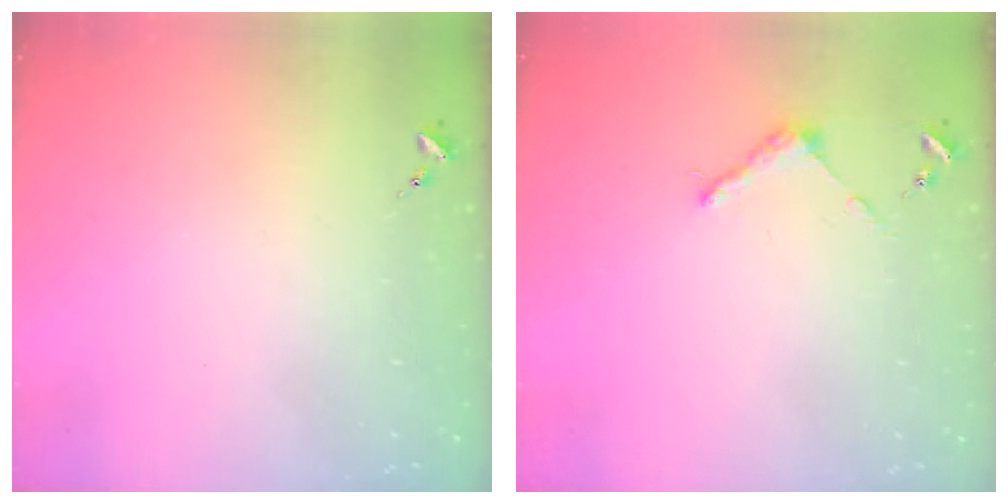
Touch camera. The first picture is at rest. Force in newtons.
{"total": 4.7, "press": 4.7, "slide": 0.5}